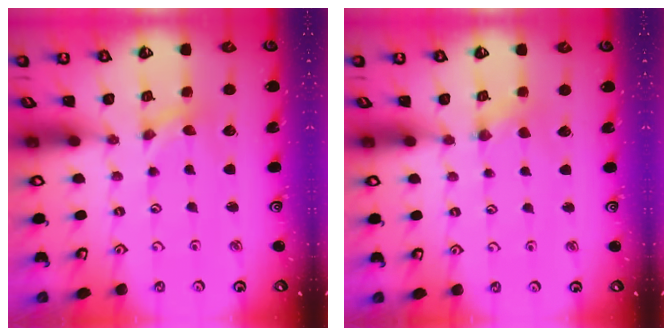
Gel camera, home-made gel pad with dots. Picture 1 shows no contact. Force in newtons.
{"total": 0.7, "press": 0.7, "slide": 0.2}